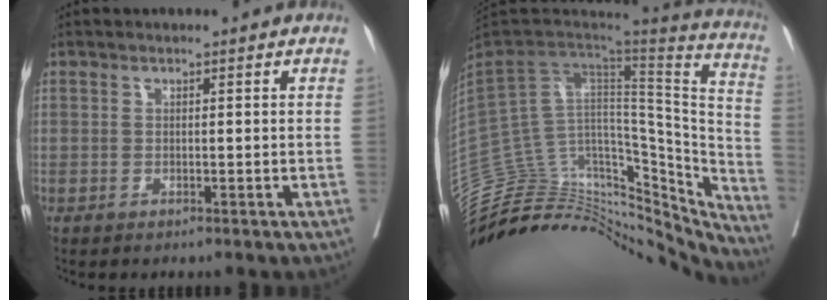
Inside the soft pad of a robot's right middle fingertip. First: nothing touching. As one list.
[{"total": 40.6, "force": [-34.4, 14.2, 16.2], "torque": [-0.237, 0.001, -0.464]}]